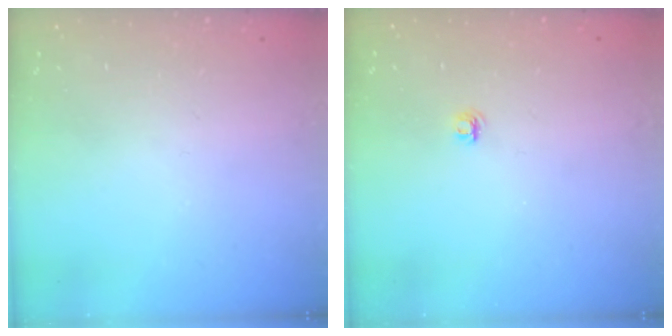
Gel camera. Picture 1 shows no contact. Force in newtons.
{"total": 4.1, "press": 4.1, "slide": 0.5}